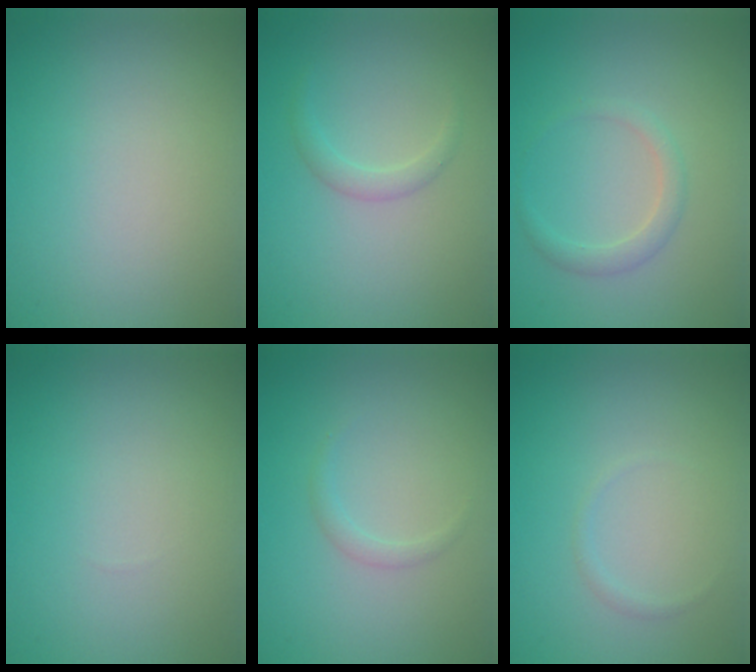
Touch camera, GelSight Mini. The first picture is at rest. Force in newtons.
{"total": 0.9, "press": 0.9, "slide": 0.0}
{"total": 1.7, "press": 1.7, "slide": 0.1}
{"total": 0.0}
{"total": 0.9, "press": 0.9, "slide": 0.1}
{"total": 0.6, "press": 0.6, "slide": 0.1}